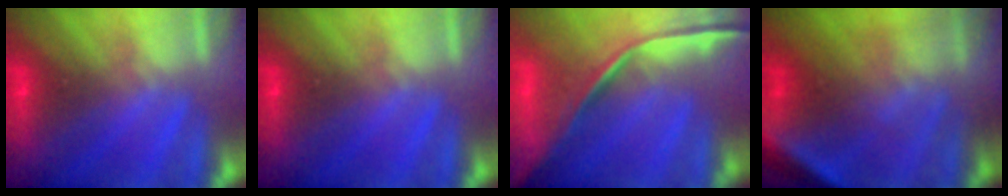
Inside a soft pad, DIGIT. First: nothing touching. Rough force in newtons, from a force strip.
{"total": 0.0}
{"total": 7.4}
{"total": 4.7}